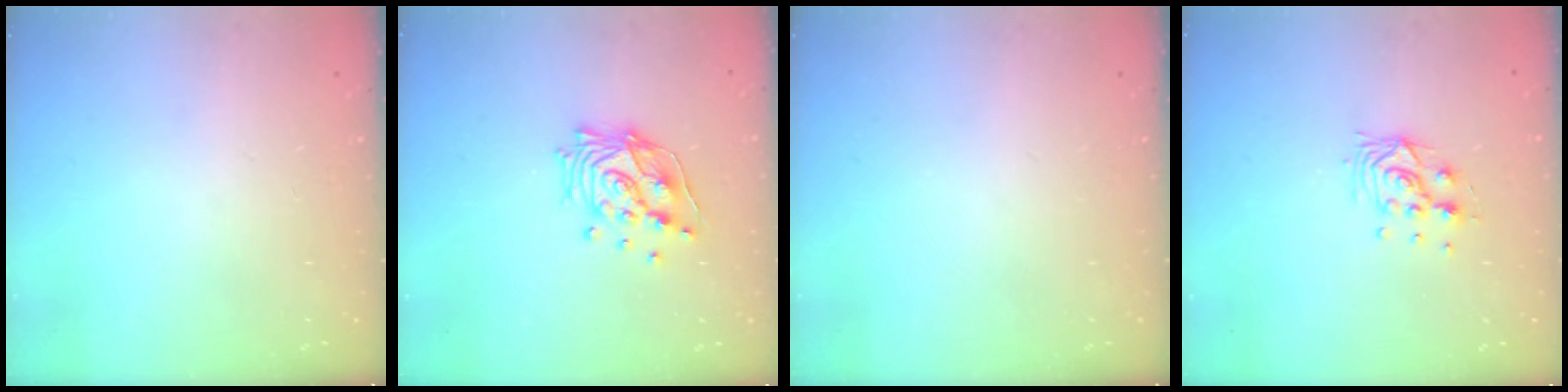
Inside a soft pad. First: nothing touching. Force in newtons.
{"total": 14.4, "press": 14.3, "slide": 1.7}
{"total": 0.0}
{"total": 8.3, "press": 8.3, "slide": 0.7}